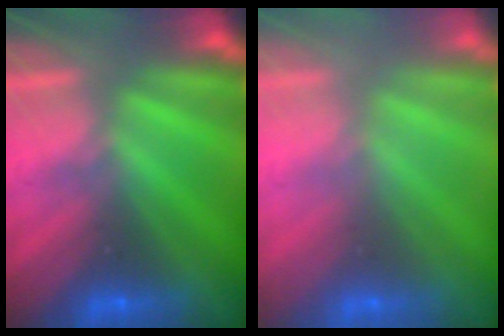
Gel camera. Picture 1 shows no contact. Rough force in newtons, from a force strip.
{"total": 2.4}